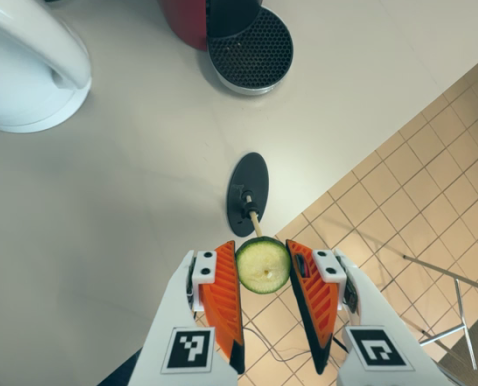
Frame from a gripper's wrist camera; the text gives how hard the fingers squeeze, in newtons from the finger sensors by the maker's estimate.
{"total": 8.3, "left": 8.0, "right": 8.7}